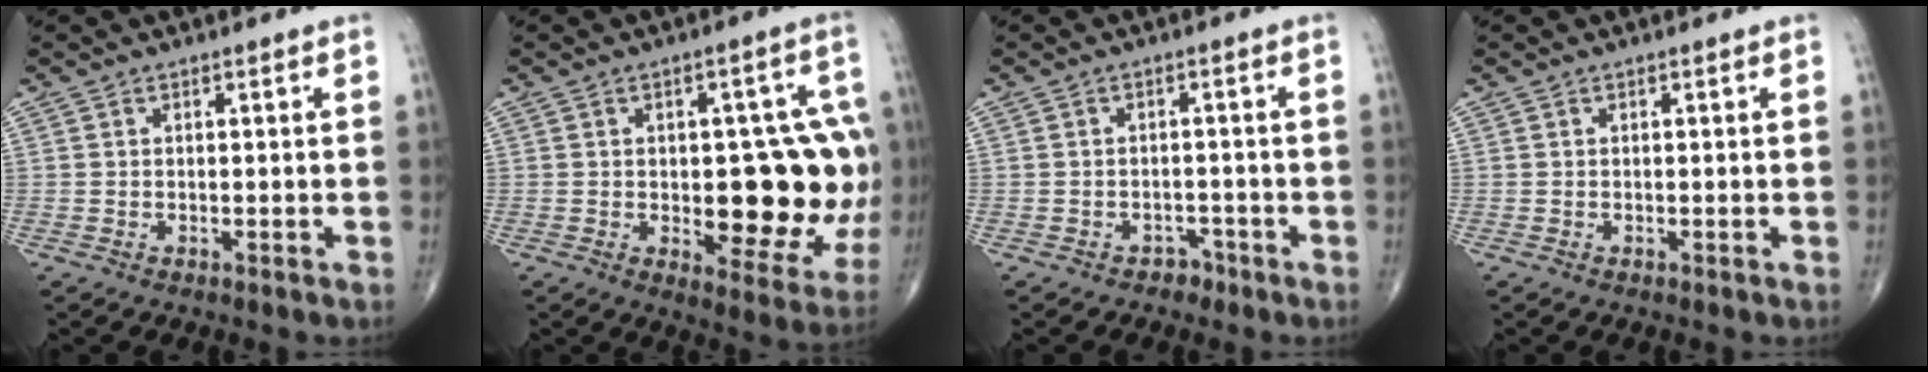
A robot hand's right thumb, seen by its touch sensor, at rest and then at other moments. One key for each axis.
{"total": 18.1, "fx": -0.5, "fy": 8.3, "fz": 16.1, "tx": -0.170, "ty": -0.005, "tz": 0.006}
{"total": 2.0, "fx": -1.6, "fy": 1.3, "fz": 0.1, "tx": 0.002, "ty": 0.013, "tz": -0.025}
{"total": 0.0}